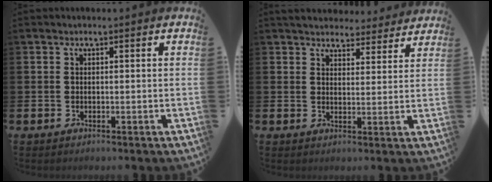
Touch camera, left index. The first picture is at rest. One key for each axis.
{"total": 4.6, "fx": 4.4, "fy": 1.2, "fz": 0.0, "tx": -0.005, "ty": -0.032, "tz": 0.078}